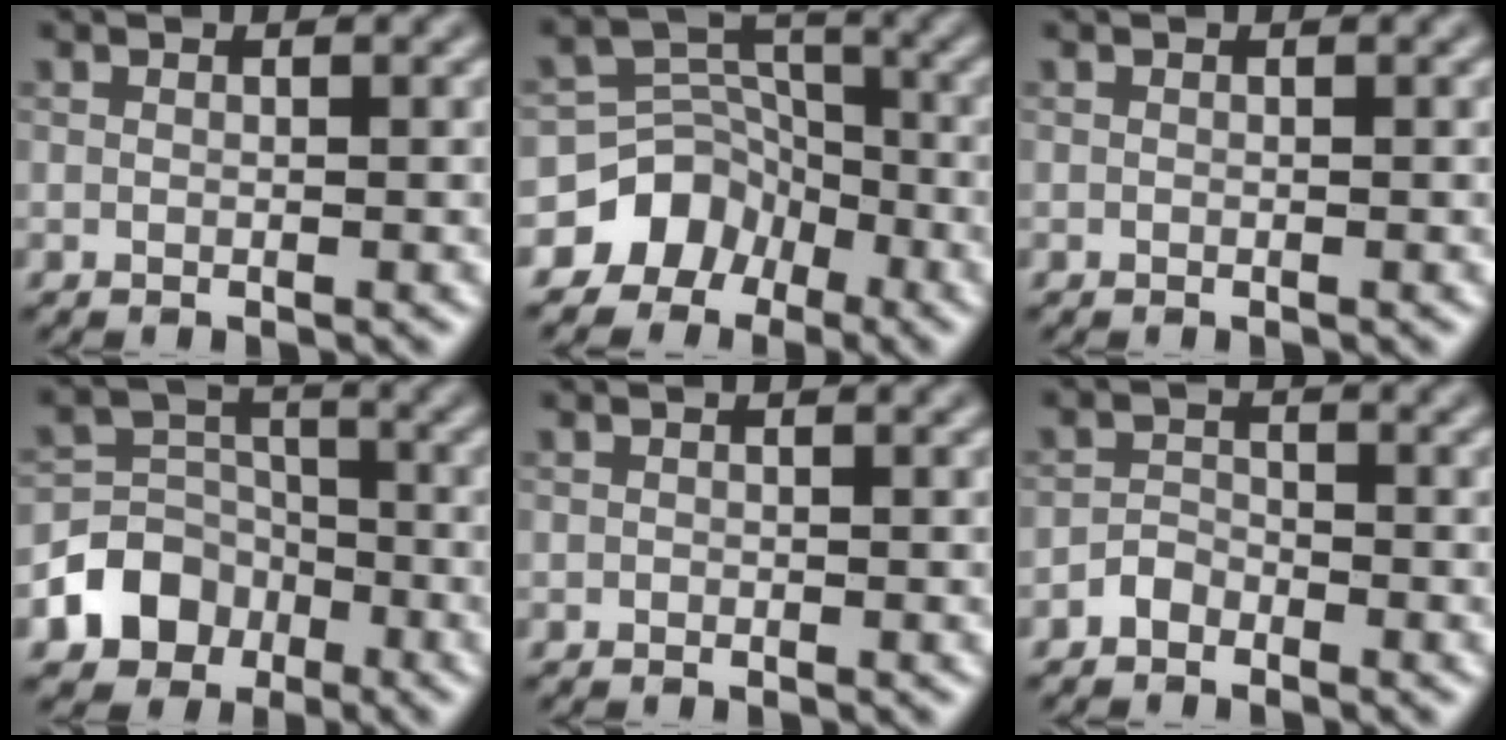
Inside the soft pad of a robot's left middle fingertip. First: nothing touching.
{"total": 5.8, "force": [-3.8, 4.2, 0.8], "torque": [0.013, 0.017, -0.071]}
{"total": 0.0}
{"total": 5.7, "force": [-2.9, 4.6, 1.9], "torque": [-0.010, 0.009, -0.069]}
{"total": 0.0}
{"total": 1.4, "force": [-1.1, 0.8, 0.3], "torque": [-0.002, 0.009, -0.023]}